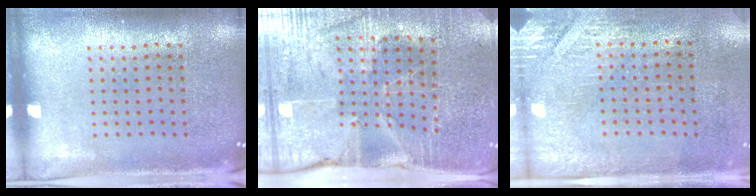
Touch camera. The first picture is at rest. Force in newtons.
{"total": 3.5, "press": 3.4, "slide": 0.7}
{"total": 2.9, "press": 2.5, "slide": 1.4}